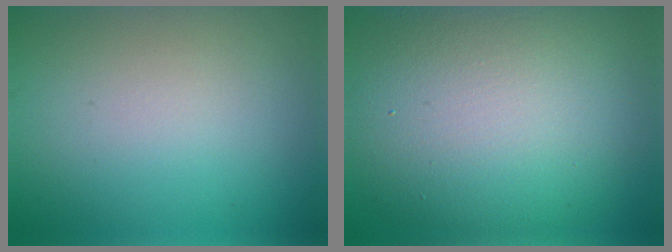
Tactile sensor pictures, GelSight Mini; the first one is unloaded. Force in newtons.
{"total": 13.0, "press": 12.9, "slide": 1.0}